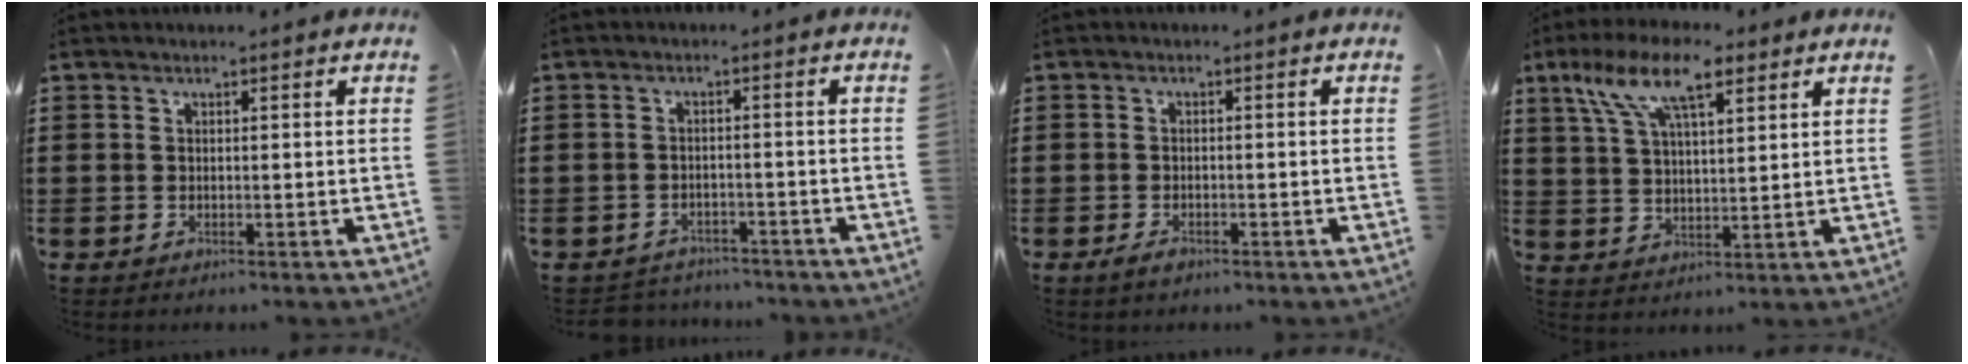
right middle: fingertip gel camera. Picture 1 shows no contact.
{"total": 2.4, "force": [-2.4, 0.5, -0.3], "torque": [-0.004, -0.003, -0.053]}
{"total": 1.4, "force": [-1.0, 0.6, 0.8], "torque": [-0.017, -0.002, -0.019]}
{"total": 10.1, "force": [6.4, 3.5, 7.1], "torque": [-0.147, 0.001, 0.111]}